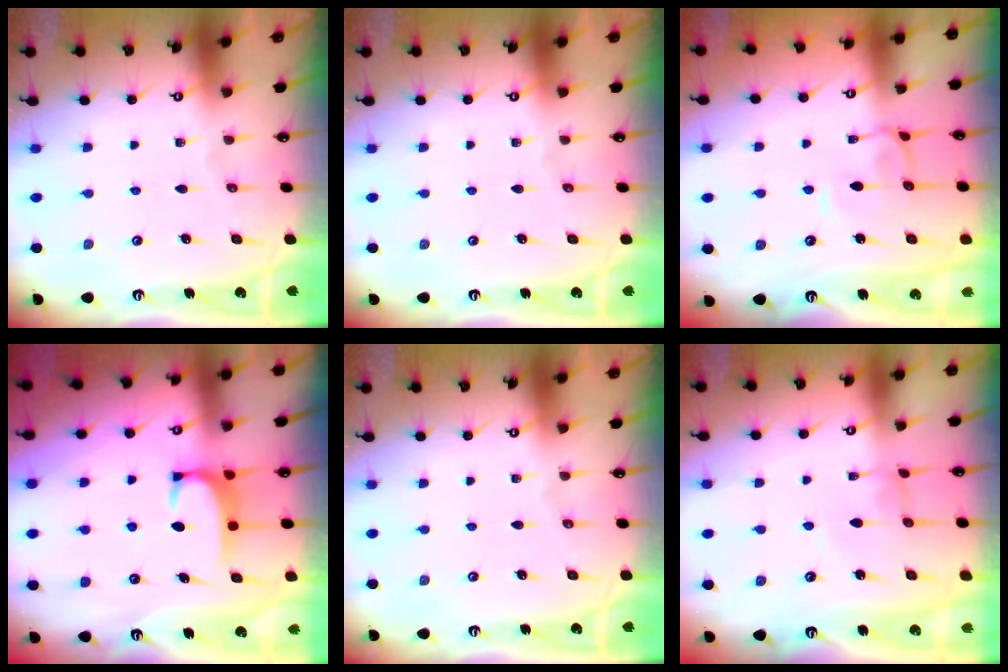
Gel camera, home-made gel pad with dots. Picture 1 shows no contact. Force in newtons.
{"total": 0.0}
{"total": 2.3, "press": 2.3, "slide": 0.4}
{"total": 2.1, "press": 2.0, "slide": 0.5}
{"total": 0.0}
{"total": 0.7, "press": 0.7, "slide": 0.1}